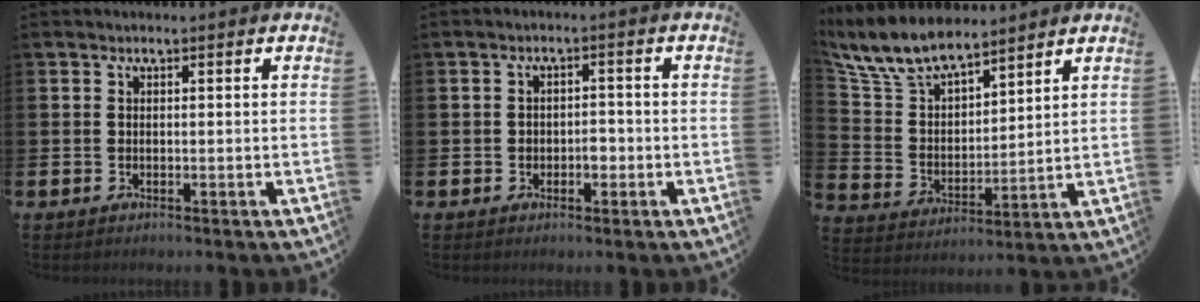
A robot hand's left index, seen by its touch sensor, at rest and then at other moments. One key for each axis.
{"total": 2.0, "fx": -0.9, "fy": 1.3, "fz": 1.1, "tx": -0.007, "ty": -0.001, "tz": -0.023}
{"total": 8.8, "fx": 7.9, "fy": 2.7, "fz": 2.8, "tx": -0.092, "ty": -0.040, "tz": 0.146}